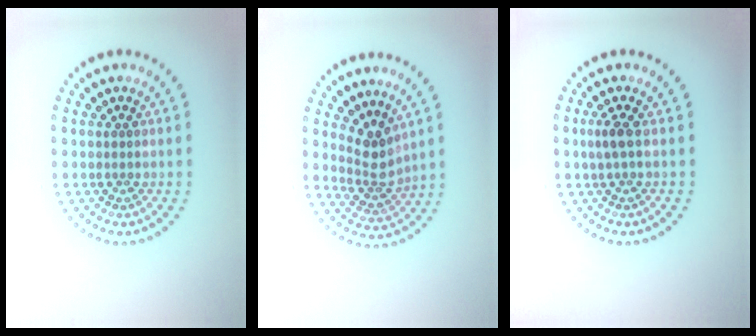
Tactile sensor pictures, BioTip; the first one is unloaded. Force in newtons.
{"total": 2.9, "press": 2.2, "slide": 1.9}
{"total": 1.3, "press": 1.1, "slide": 0.6}